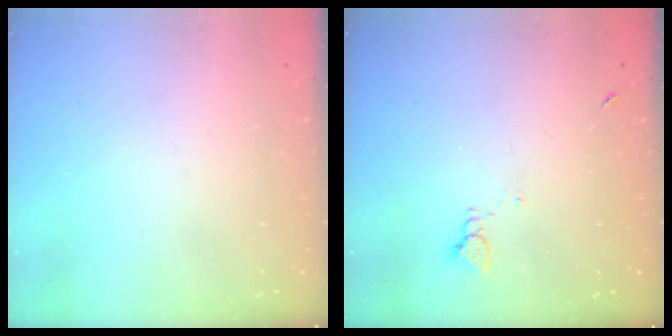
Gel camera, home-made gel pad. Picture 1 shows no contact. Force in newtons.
{"total": 2.3, "press": 2.3, "slide": 0.3}